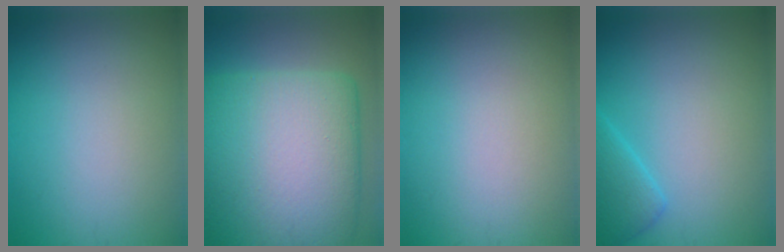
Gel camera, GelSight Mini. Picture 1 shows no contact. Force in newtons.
{"total": 19.1, "press": 19.1, "slide": 0.4}
{"total": 0.0}
{"total": 2.7, "press": 2.7, "slide": 0.2}